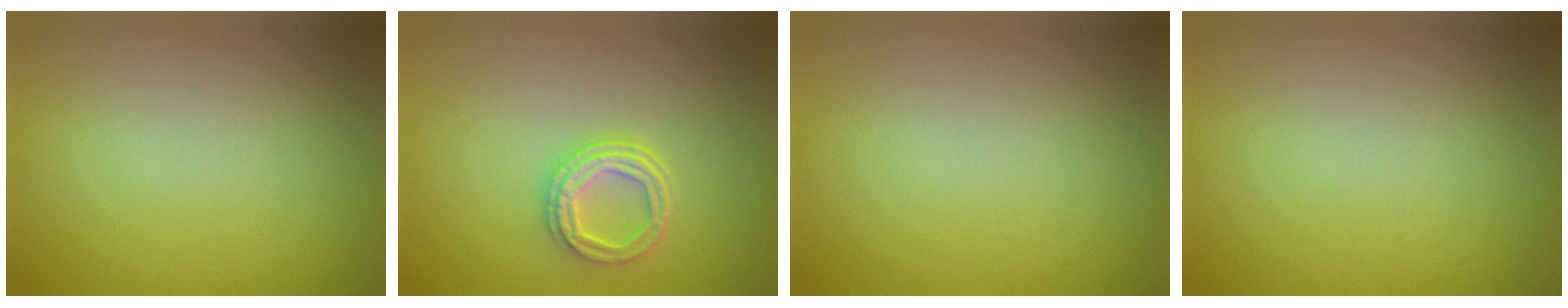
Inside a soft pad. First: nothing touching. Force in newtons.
{"total": 3.0, "press": 2.4, "slide": 1.7}
{"total": 0.0}
{"total": 0.0}